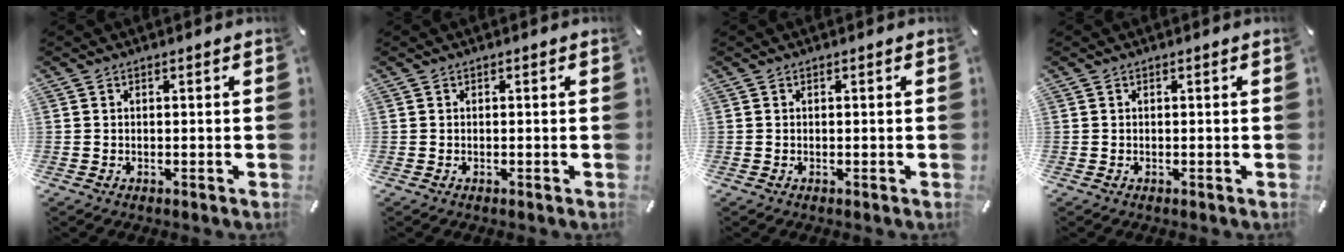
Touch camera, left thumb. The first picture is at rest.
{"total": 0.0}
{"total": 0.0}
{"total": 0.0}